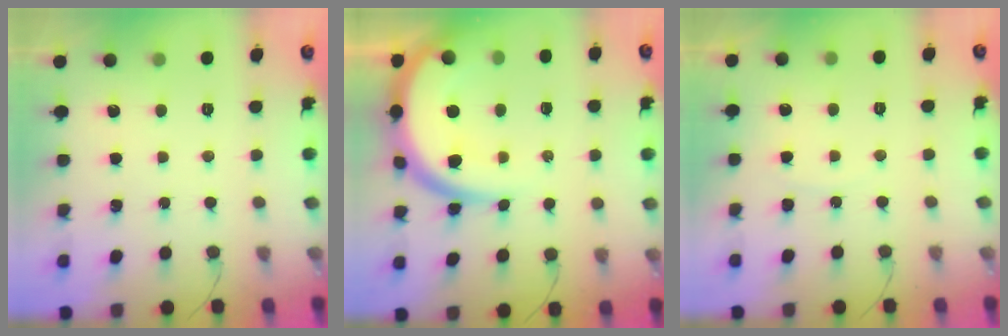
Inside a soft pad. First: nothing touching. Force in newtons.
{"total": 14.4, "press": 14.4, "slide": 1.3}
{"total": 5.5, "press": 5.5, "slide": 0.5}